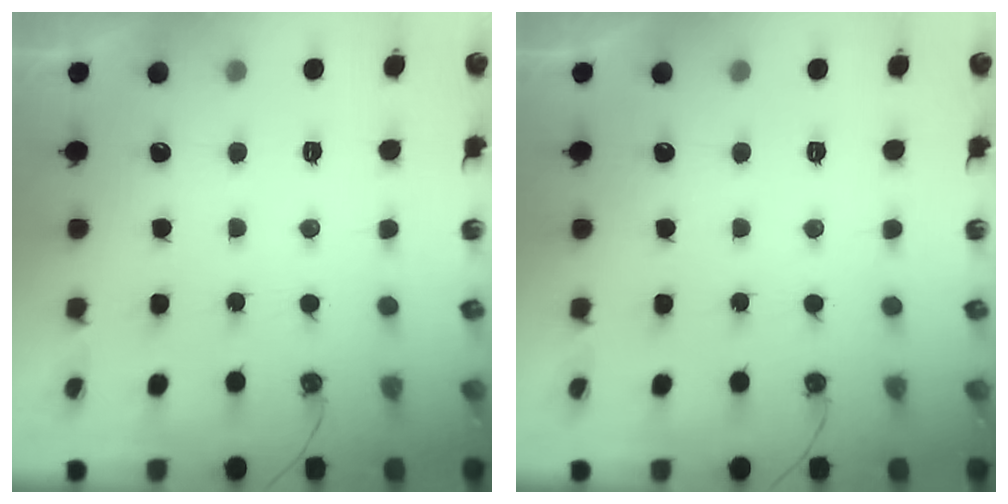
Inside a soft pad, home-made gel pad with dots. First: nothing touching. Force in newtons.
{"total": 0.0}